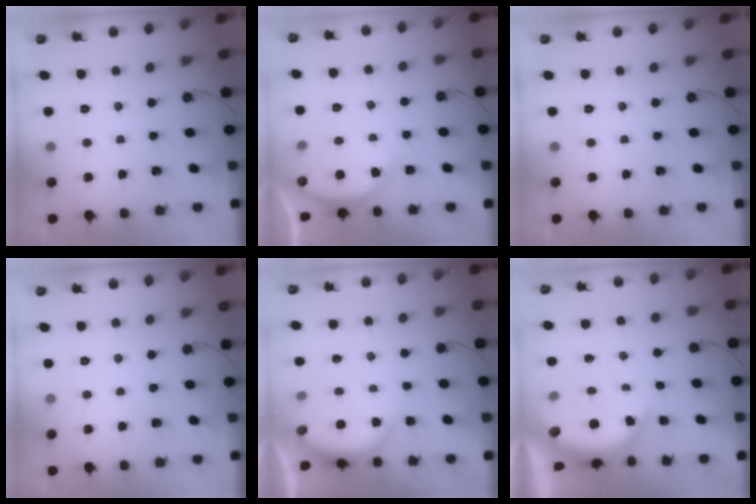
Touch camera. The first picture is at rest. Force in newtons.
{"total": 3.9, "press": 3.8, "slide": 0.5}
{"total": 0.0}
{"total": 0.0}
{"total": 2.5, "press": 2.4, "slide": 0.6}
{"total": 4.6, "press": 4.4, "slide": 1.1}